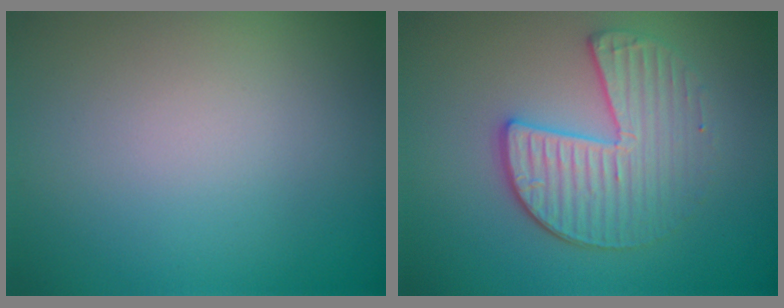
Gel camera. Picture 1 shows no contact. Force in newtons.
{"total": 3.8, "press": 3.4, "slide": 1.7}